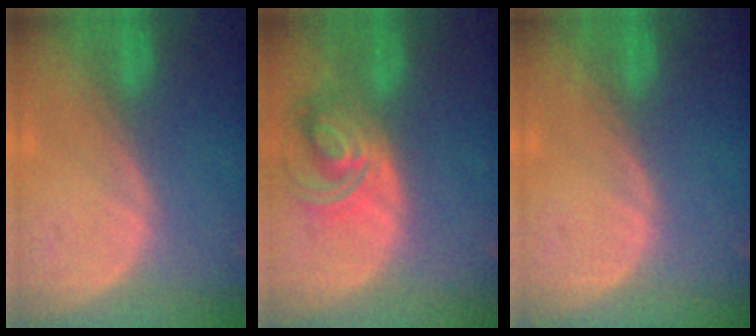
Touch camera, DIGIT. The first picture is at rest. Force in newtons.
{"total": 7.5, "press": 6.7, "slide": 3.5}
{"total": 0.0}